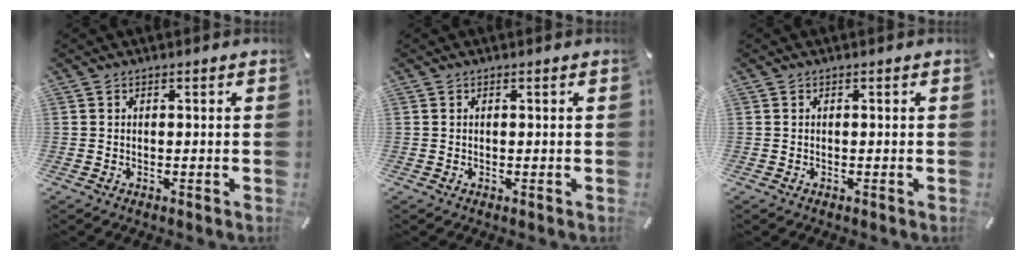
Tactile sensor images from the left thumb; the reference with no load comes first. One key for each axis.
{"total": 0.0}
{"total": 0.0}